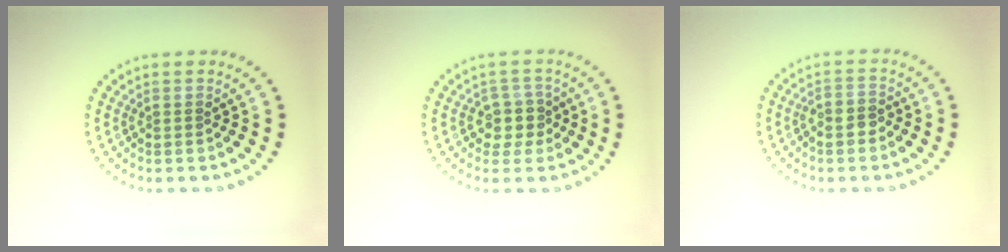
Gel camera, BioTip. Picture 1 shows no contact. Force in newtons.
{"total": 2.4, "press": 2.1, "slide": 1.2}
{"total": 1.6, "press": 1.4, "slide": 0.8}